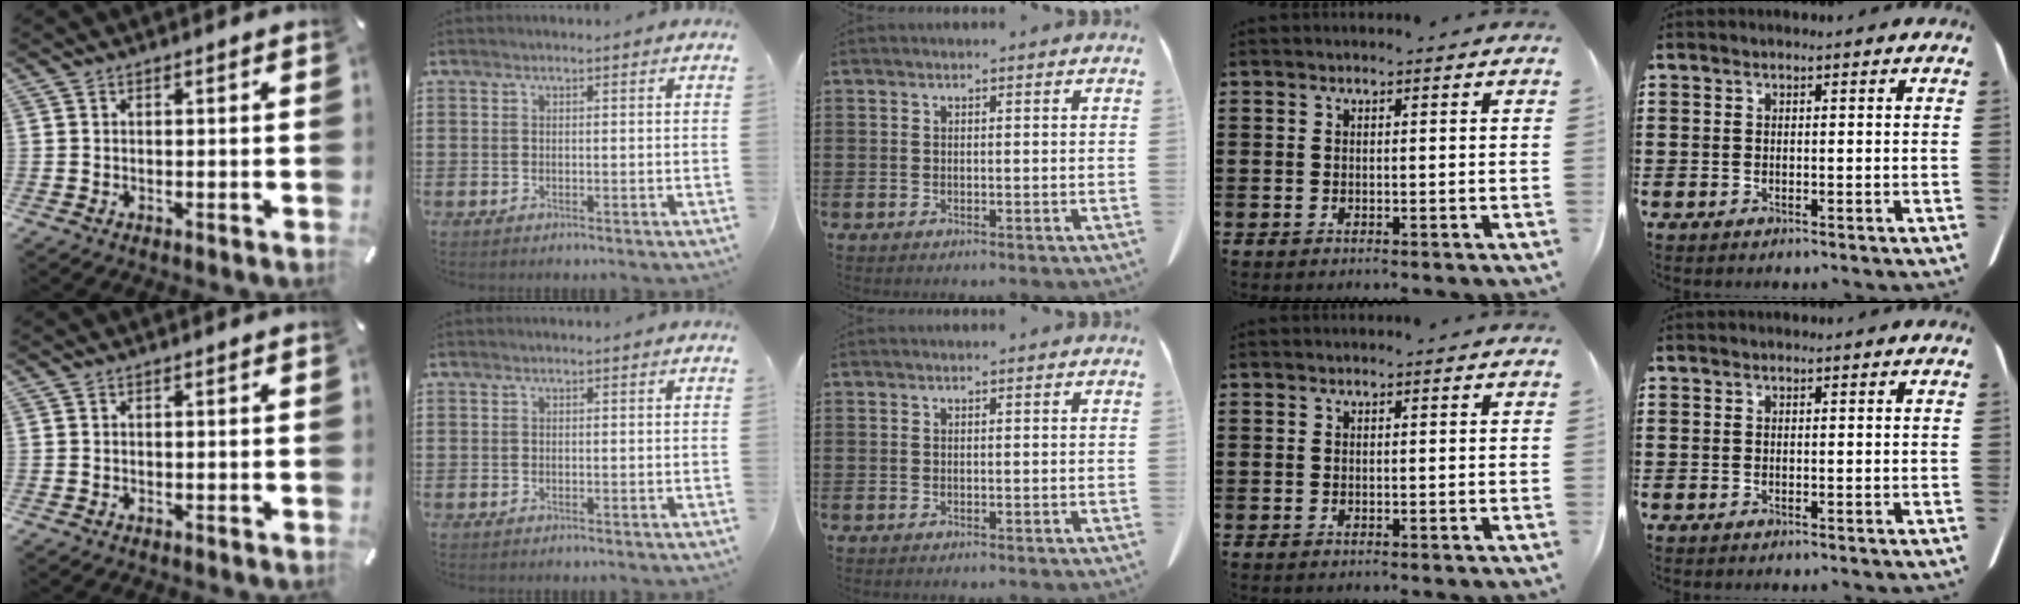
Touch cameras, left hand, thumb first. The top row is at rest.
{}